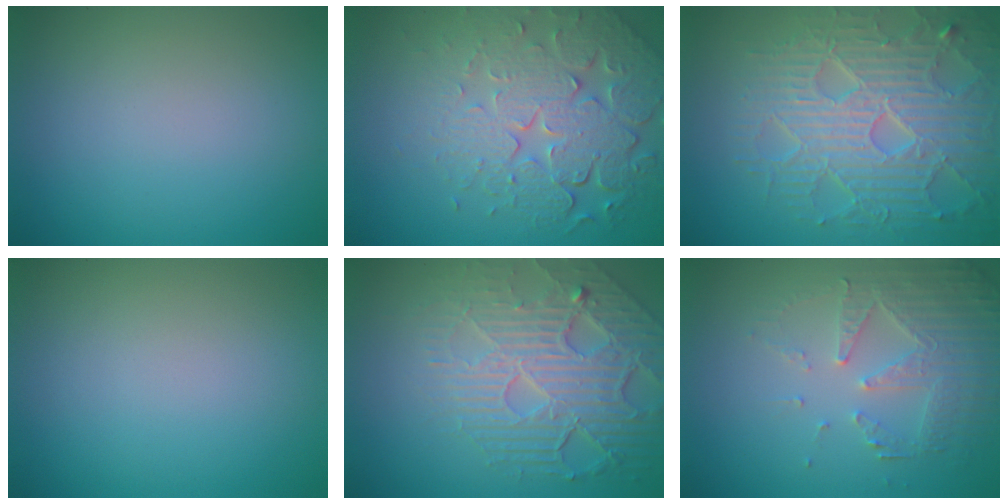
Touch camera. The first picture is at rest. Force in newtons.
{"total": 7.6, "press": 5.5, "slide": 5.3}
{"total": 8.2, "press": 6.0, "slide": 5.6}
{"total": 0.0}
{"total": 7.8, "press": 5.5, "slide": 5.6}
{"total": 5.3, "press": 3.6, "slide": 4.0}